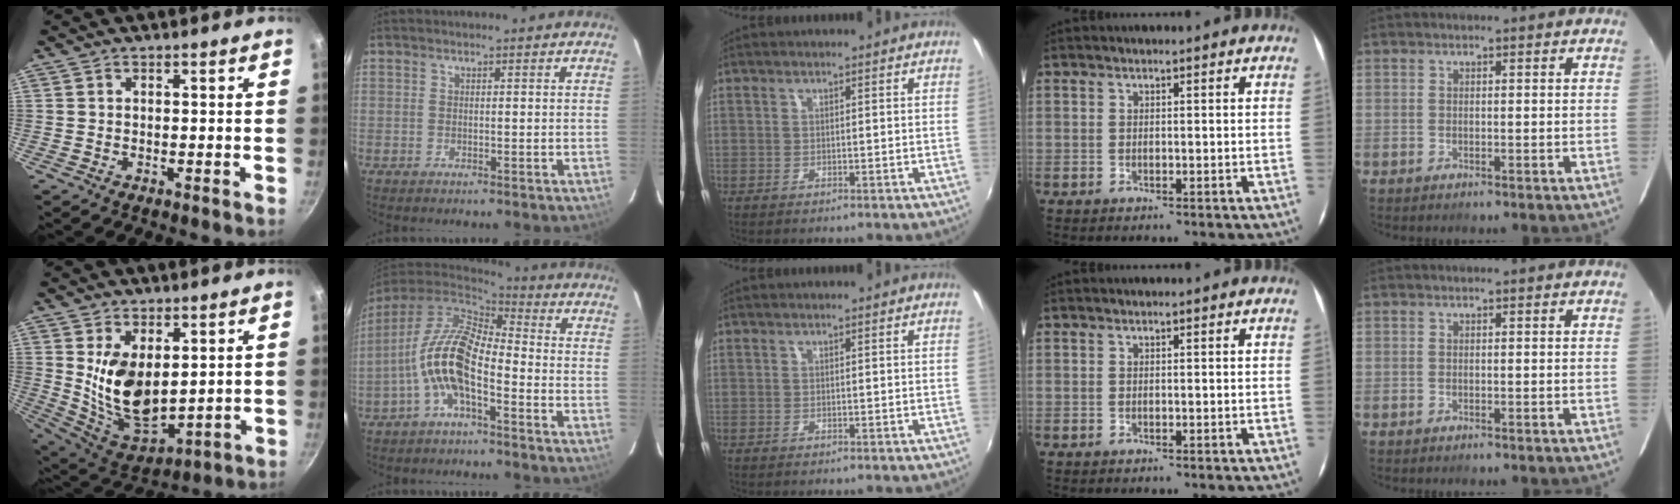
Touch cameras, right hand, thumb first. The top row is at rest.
{"thumb": {"total": 13.8, "force": [2.8, 7.7, 11.1], "torque": [-0.186, -0.042, 0.073]}, "index": {"total": 13.0, "force": [-4.1, 5.3, 11.1], "torque": [-0.228, 0.011, -0.086]}}